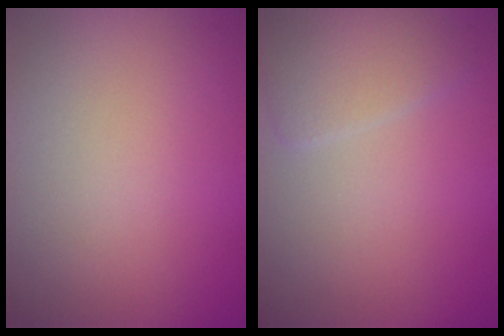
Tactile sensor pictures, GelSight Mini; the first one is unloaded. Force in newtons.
{"total": 2.4, "press": 2.4, "slide": 0.0}